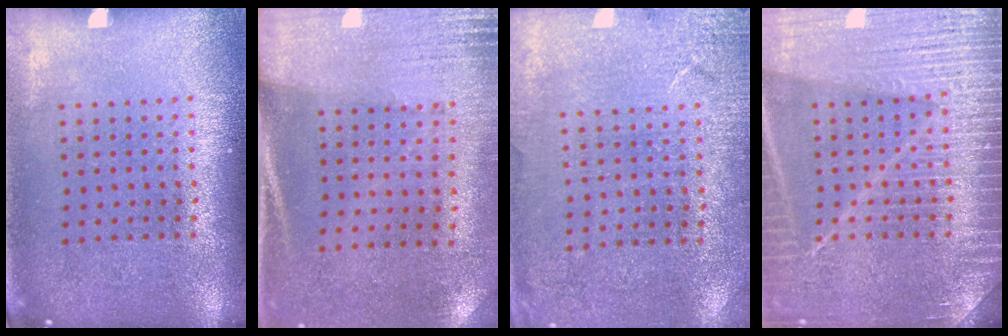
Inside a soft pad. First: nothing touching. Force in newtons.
{"total": 2.7, "press": 2.3, "slide": 1.4}
{"total": 2.7, "press": 2.6, "slide": 0.4}
{"total": 6.8, "press": 6.8, "slide": 1.0}